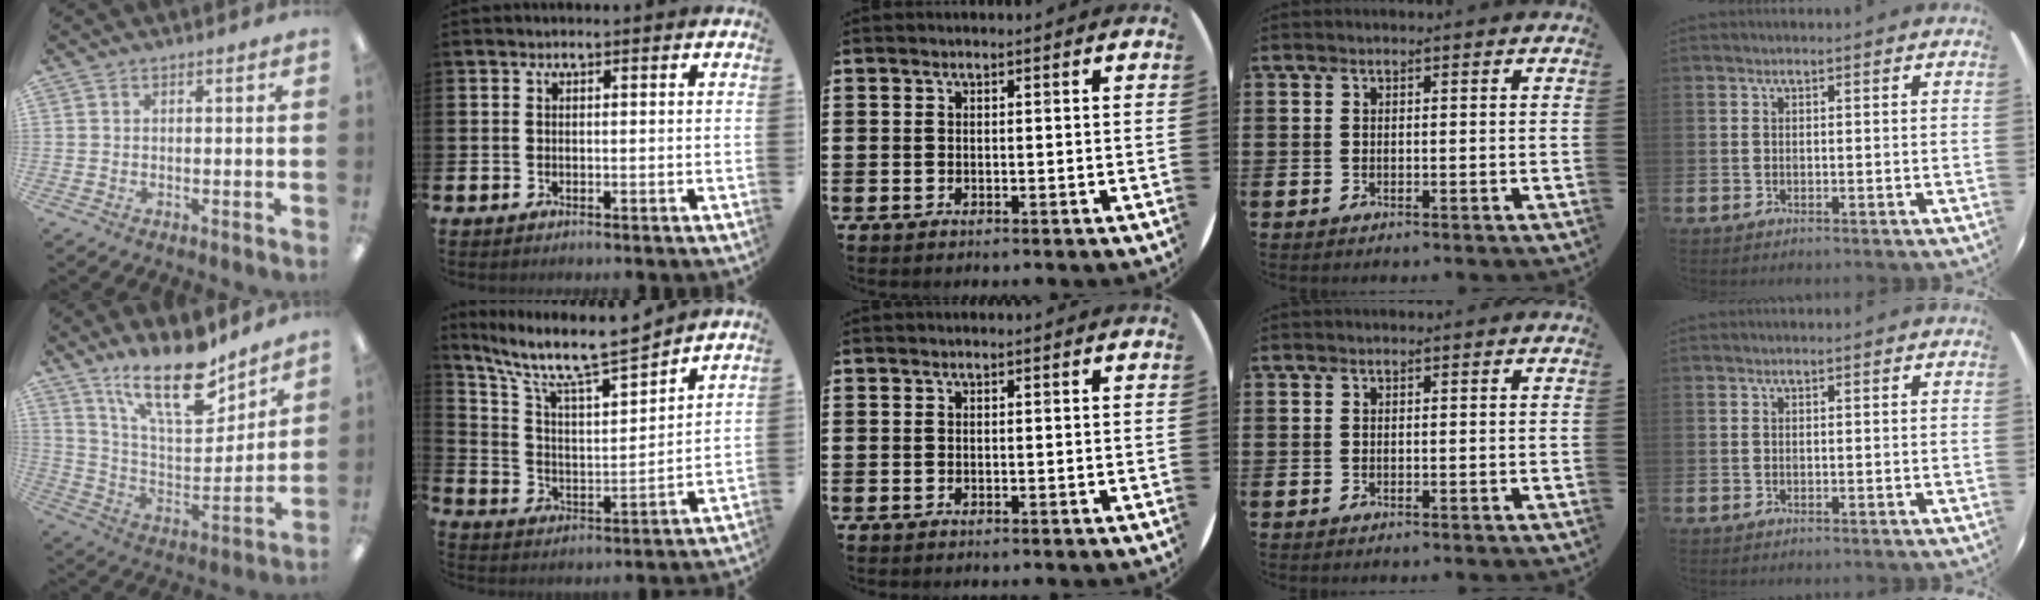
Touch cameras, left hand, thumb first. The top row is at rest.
{"thumb": {"total": 19.5, "force": [13.5, 7.3, 12.1], "torque": [-0.198, -0.086, 0.231]}, "index": {"total": 10.1, "force": [9.0, 1.2, 4.5], "torque": [-0.121, -0.063, 0.150]}}